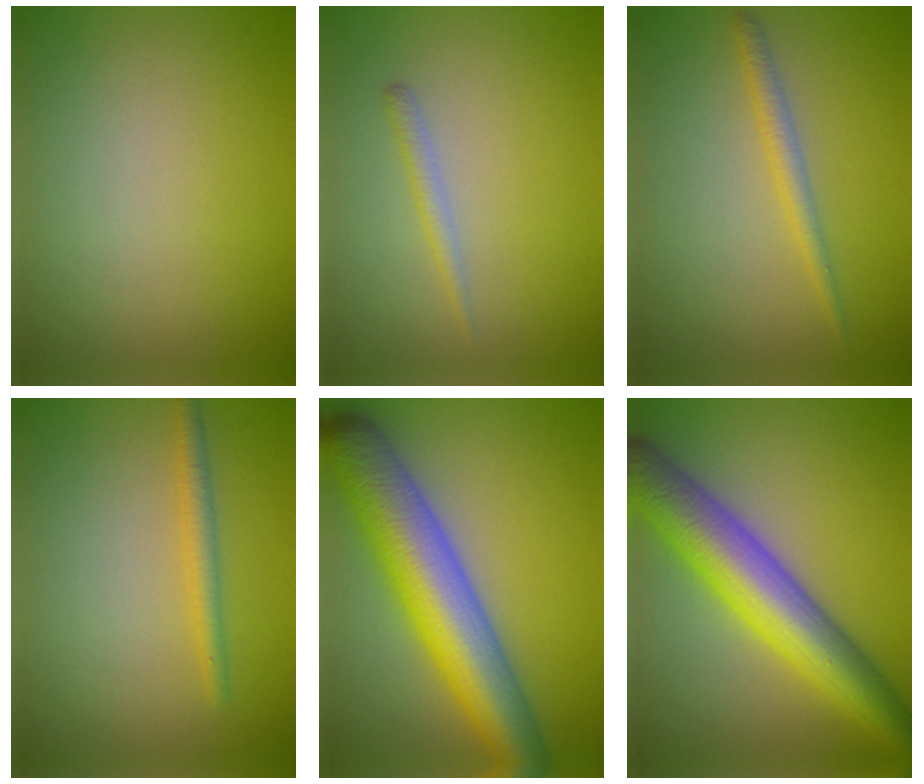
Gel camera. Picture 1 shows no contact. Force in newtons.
{"total": 1.2, "press": 1.2, "slide": 0.1}
{"total": 1.8, "press": 1.8, "slide": 0.1}
{"total": 1.9, "press": 1.9, "slide": 0.2}
{"total": 10.9, "press": 10.9, "slide": 0.4}
{"total": 9.7, "press": 9.7, "slide": 0.3}